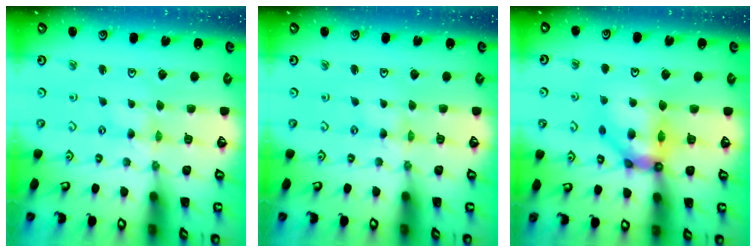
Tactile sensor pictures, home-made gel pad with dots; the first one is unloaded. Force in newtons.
{"total": 0.0}
{"total": 11.7, "press": 11.4, "slide": 2.5}